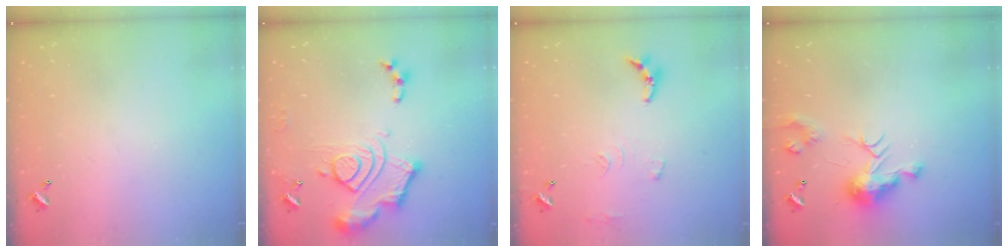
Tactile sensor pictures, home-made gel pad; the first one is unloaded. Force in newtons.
{"total": 16.2, "press": 16.1, "slide": 1.9}
{"total": 8.7, "press": 8.7, "slide": 0.6}
{"total": 9.7, "press": 9.7, "slide": 0.8}